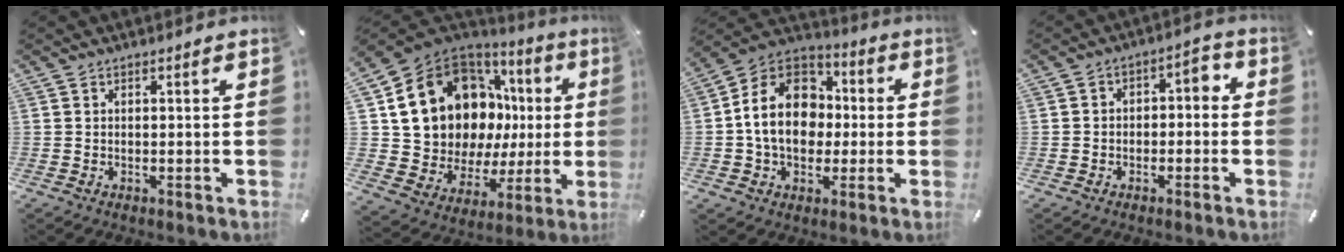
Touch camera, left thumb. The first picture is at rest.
{"total": 19.9, "force": [8.7, 14.0, 11.1], "torque": [-0.192, -0.067, 0.180]}
{"total": 16.1, "force": [-1.2, 13.2, 9.1], "torque": [-0.194, 0.017, -0.023]}
{"total": 4.0, "force": [-2.5, 2.5, 1.8], "torque": [-0.031, 0.022, -0.052]}